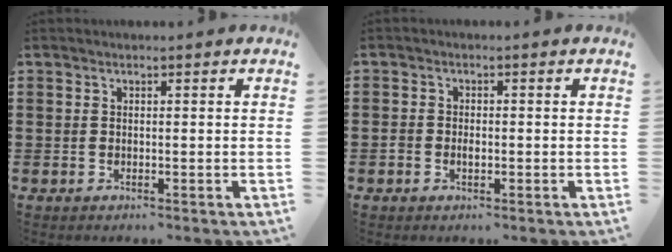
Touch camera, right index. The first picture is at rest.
{"total": 1.6, "force": [-0.6, 0.9, 1.1], "torque": [-0.022, 0.000, -0.010]}